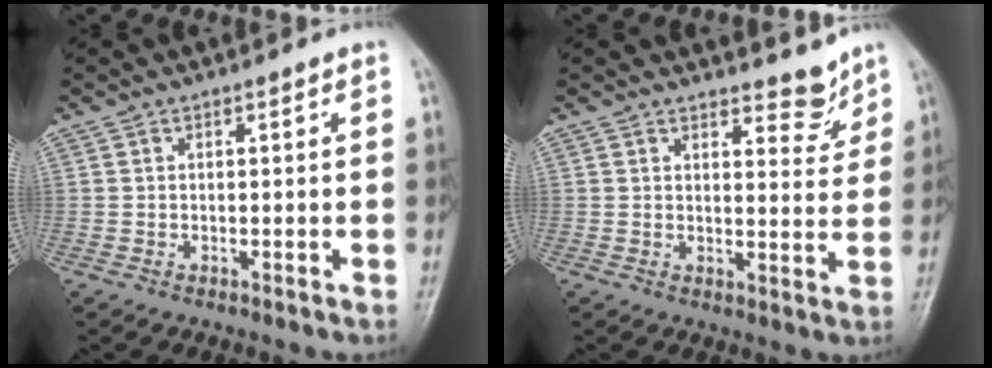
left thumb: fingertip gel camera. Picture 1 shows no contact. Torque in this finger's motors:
{"motor_torque": [-0.27, -0.42, -0.06, -0.12, 0.03]}